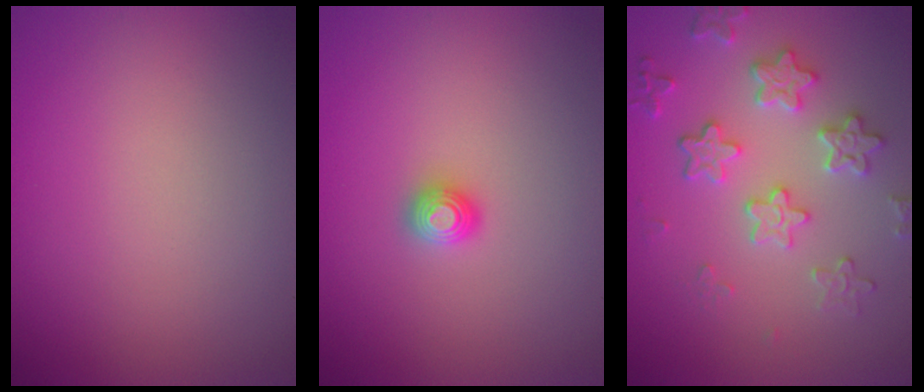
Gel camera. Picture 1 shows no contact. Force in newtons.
{"total": 1.1, "press": 1.1, "slide": 0.0}
{"total": 3.8, "press": 3.8, "slide": 0.7}